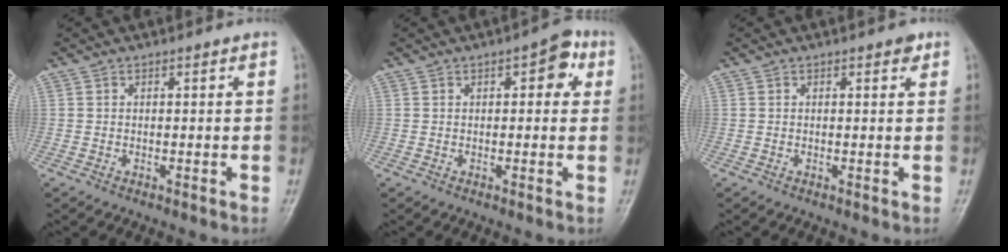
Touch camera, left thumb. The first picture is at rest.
{"total": 4.9, "force": [1.6, 2.4, 3.9], "torque": [-0.026, 0.004, 0.010]}
{"total": 1.2, "force": [0.7, 0.5, 0.8], "torque": [-0.006, -0.001, 0.006]}